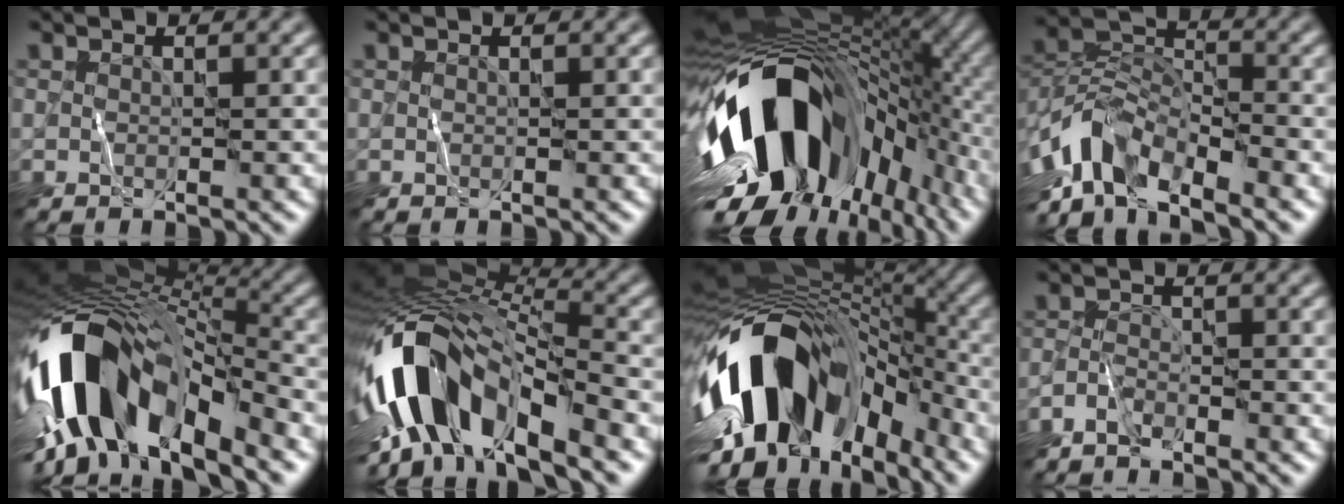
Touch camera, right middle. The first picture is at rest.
{"total": 0.0}
{"total": 17.5, "force": [-4.7, 10.7, 13.0], "torque": [-0.216, -0.022, -0.081]}
{"total": 8.5, "force": [-5.4, 3.7, 5.3], "torque": [-0.087, 0.001, -0.113]}
{"total": 14.8, "force": [-5.8, 7.2, 11.5], "torque": [-0.219, 0.016, -0.107]}
{"total": 13.1, "force": [-5.3, 5.9, 10.4], "torque": [-0.189, 0.007, -0.104]}
{"total": 14.7, "force": [-3.9, 8.9, 11.0], "torque": [-0.186, 0.005, -0.069]}
{"total": 1.9, "force": [-1.8, 0.4, 0.5], "torque": [-0.014, 0.003, -0.044]}